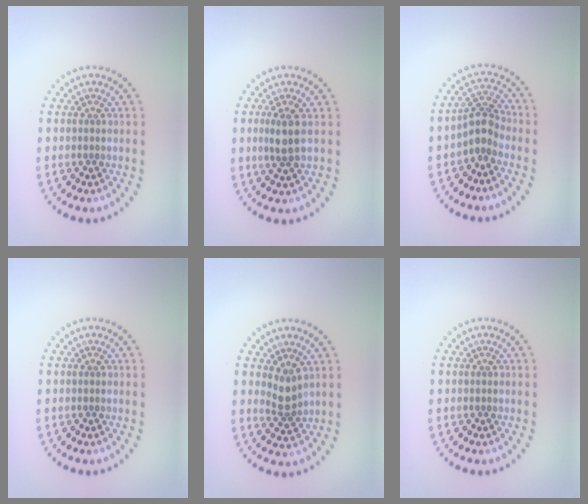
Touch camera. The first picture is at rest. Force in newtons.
{"total": 2.0, "press": 1.8, "slide": 0.9}
{"total": 2.6, "press": 2.0, "slide": 1.8}
{"total": 0.0}
{"total": 2.0, "press": 1.5, "slide": 1.3}
{"total": 0.0}